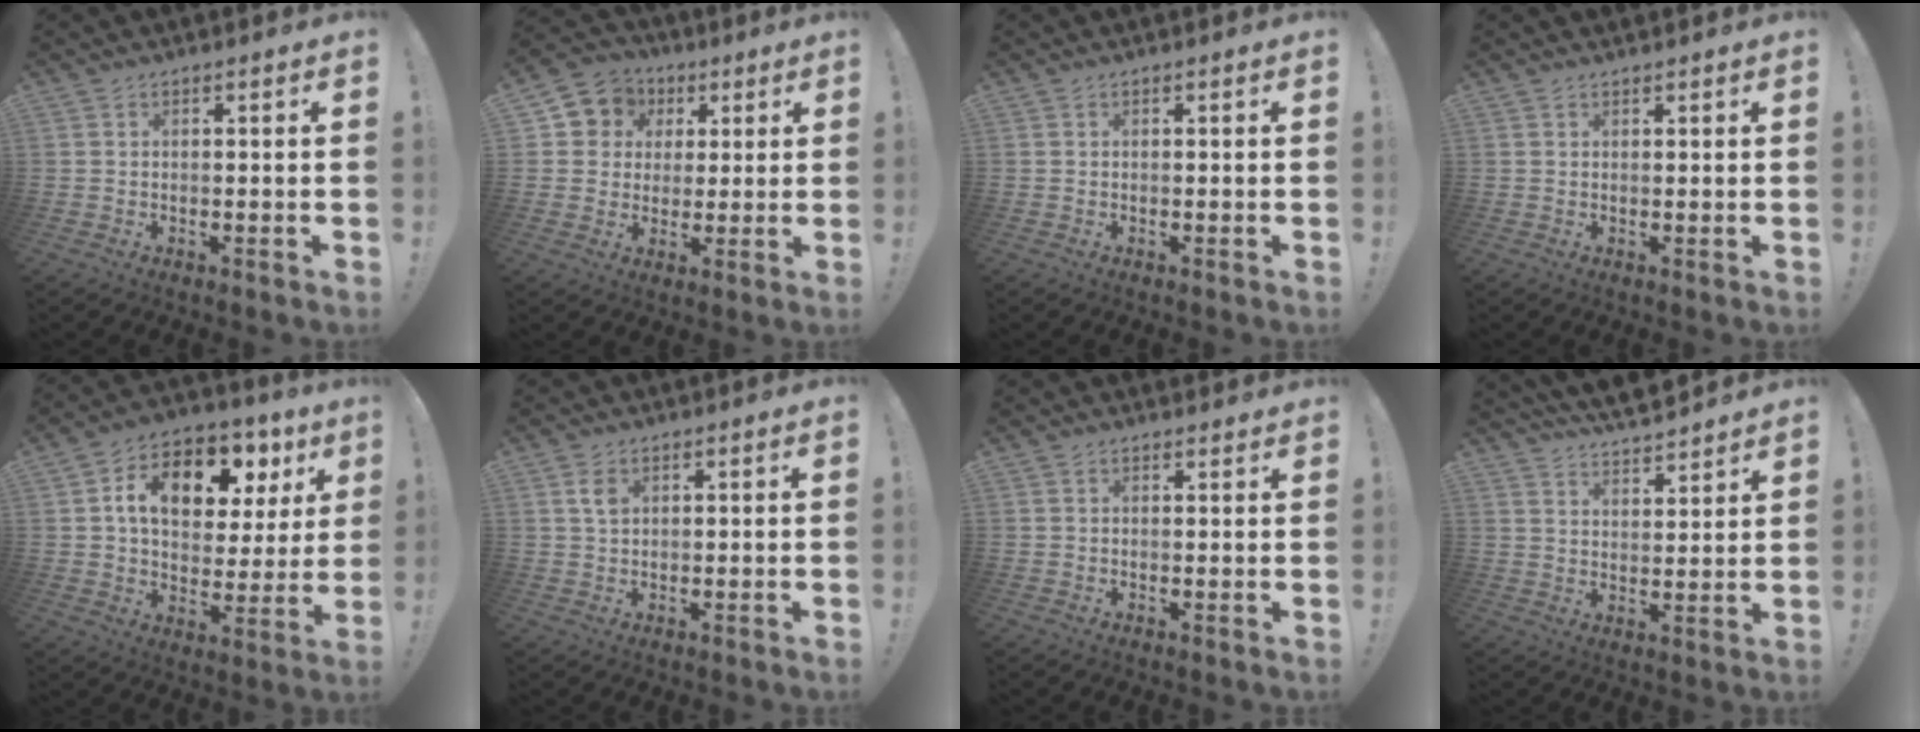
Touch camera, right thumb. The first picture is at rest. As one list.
[{"total": 8.4, "force": [1.9, 8.0, 1.7], "torque": [-0.023, -0.007, 0.042]}, {"total": 0.0}, {"total": 0.8, "force": [0.7, -0.1, 0.1], "torque": [0.012, -0.007, 0.012]}, {"total": 15.3, "force": [6.9, 9.3, 10.1], "torque": [-0.153, -0.033, 0.118]}, {"total": 3.4, "force": [1.3, 2.1, 2.3], "torque": [-0.025, -0.005, 0.020]}, {"total": 1.3, "force": [1.1, 0.6, 0.1], "torque": [0.011, -0.010, 0.020]}, {"total": 7.2, "force": [6.7, 1.6, 2.0], "torque": [-0.044, -0.058, 0.121]}]